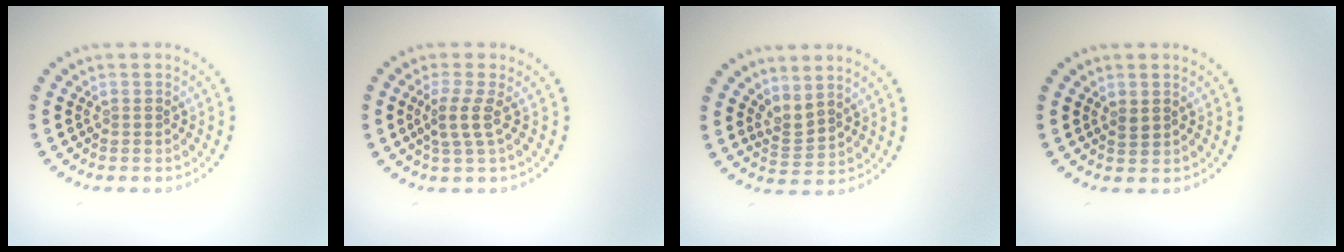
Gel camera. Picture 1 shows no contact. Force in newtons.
{"total": 2.2, "press": 1.6, "slide": 1.5}
{"total": 2.1, "press": 1.5, "slide": 1.5}
{"total": 0.8, "press": 0.8, "slide": 0.3}